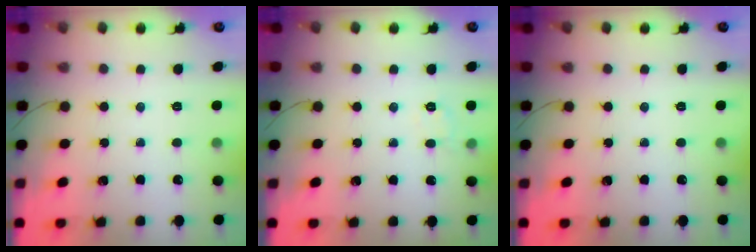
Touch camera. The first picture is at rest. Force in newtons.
{"total": 5.6, "press": 5.5, "slide": 1.1}
{"total": 0.0}